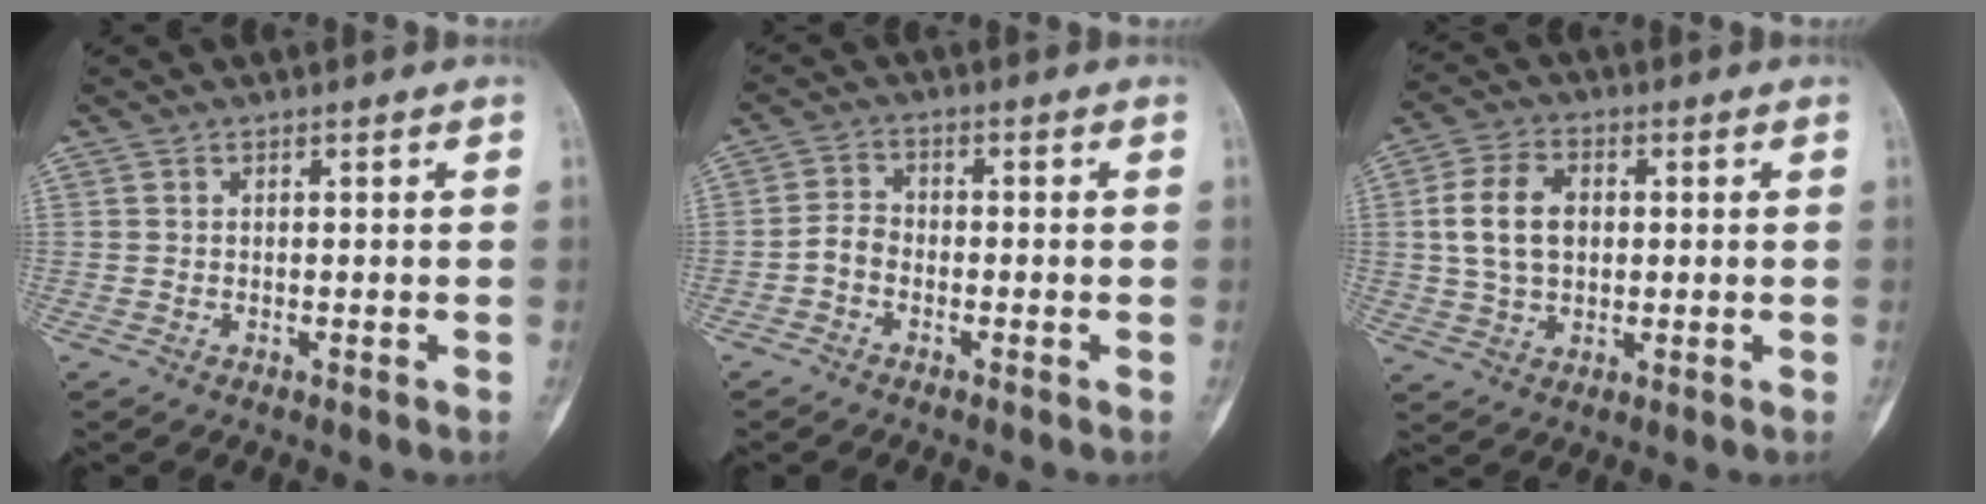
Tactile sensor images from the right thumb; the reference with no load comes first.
{"total": 3.2, "force": [-1.4, 2.2, 1.8], "torque": [-0.029, 0.015, -0.035]}
{"total": 9.7, "force": [1.1, 6.7, 7.0], "torque": [-0.120, 0.008, 0.022]}